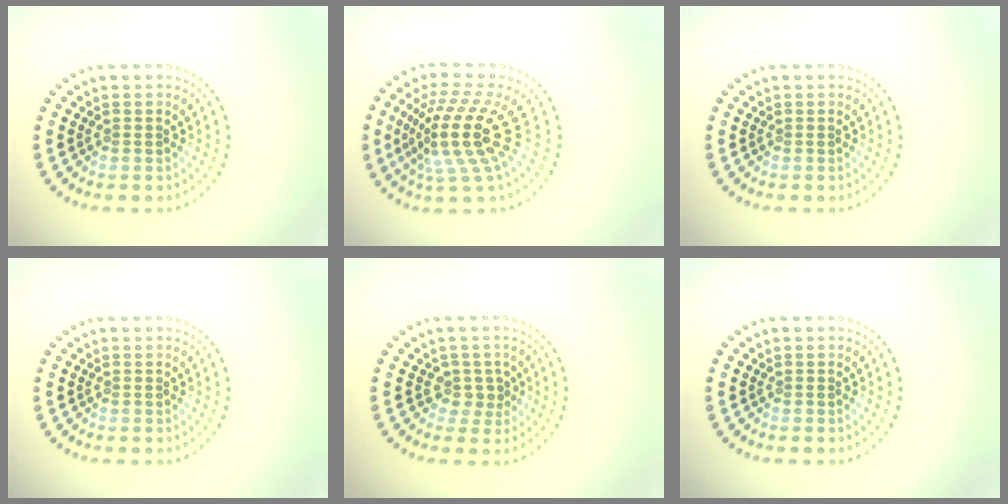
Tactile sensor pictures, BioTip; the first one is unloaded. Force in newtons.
{"total": 5.4, "press": 3.9, "slide": 3.7}
{"total": 0.0}
{"total": 0.0}
{"total": 1.8, "press": 1.5, "slide": 1.0}
{"total": 0.0}